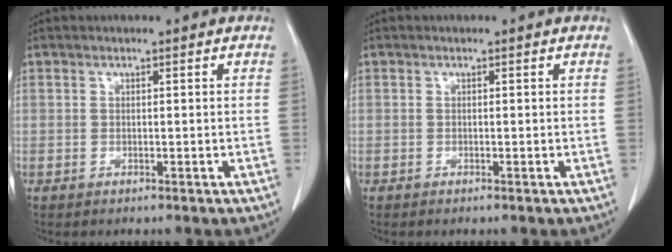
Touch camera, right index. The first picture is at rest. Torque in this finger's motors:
{"motor_torque": [-0.01, -0.04, 0.01, 0.01]}